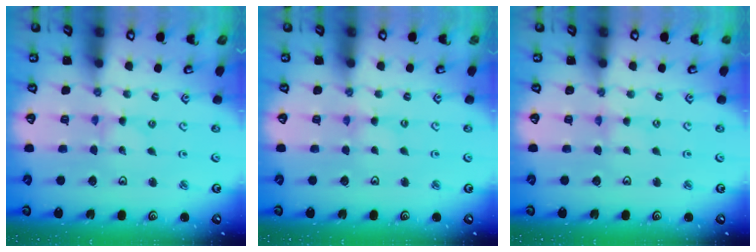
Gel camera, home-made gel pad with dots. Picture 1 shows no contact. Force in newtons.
{"total": 0.0}
{"total": 0.7, "press": 0.6, "slide": 0.3}